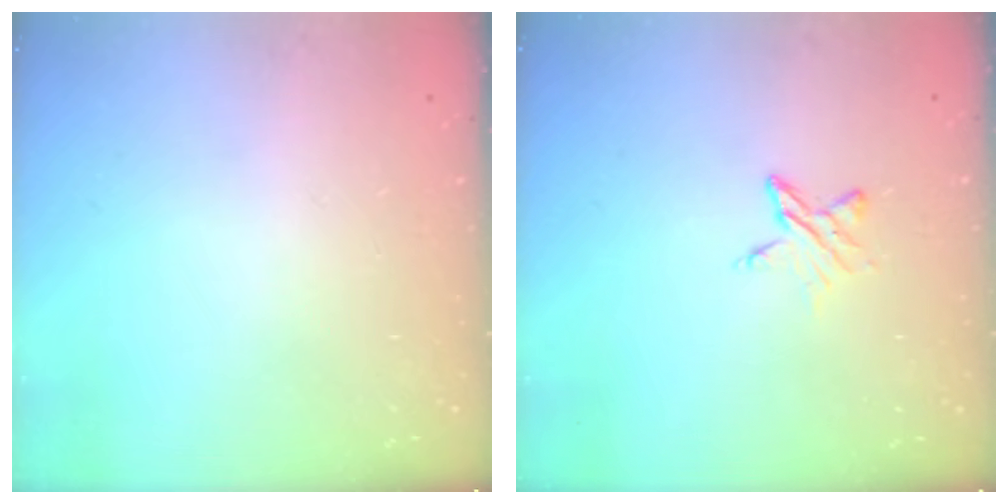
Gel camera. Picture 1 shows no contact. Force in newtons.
{"total": 4.8, "press": 4.8, "slide": 0.5}